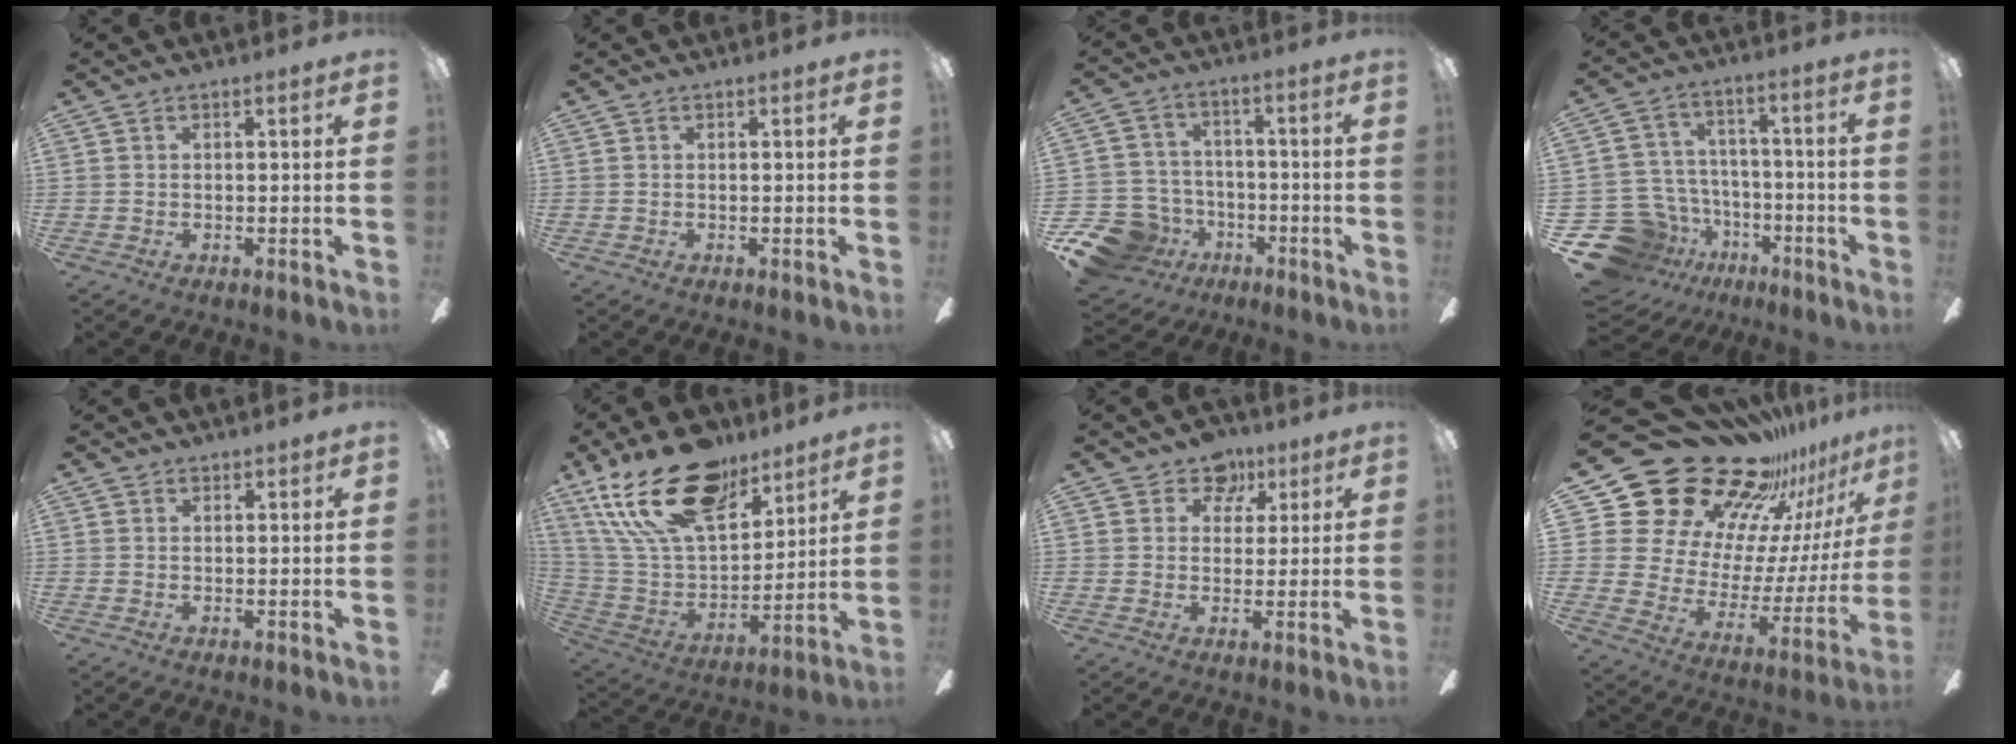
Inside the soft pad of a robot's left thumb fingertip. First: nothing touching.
{"total": 0.0}
{"total": 14.1, "force": [-7.0, 10.9, 5.5], "torque": [-0.140, 0.048, -0.115]}
{"total": 15.4, "force": [-8.4, 12.0, 4.6], "torque": [-0.128, 0.052, -0.119]}
{"total": 1.4, "force": [1.2, 0.7, 0.0], "torque": [0.007, -0.003, 0.022]}
{"total": 25.0, "force": [16.4, 12.4, 14.2], "torque": [-0.276, -0.096, 0.292]}
{"total": 7.0, "force": [3.9, 5.4, 2.2], "torque": [-0.025, -0.015, 0.067]}
{"total": 29.8, "force": [23.5, 14.6, 11.1], "torque": [-0.147, -0.212, 0.450]}